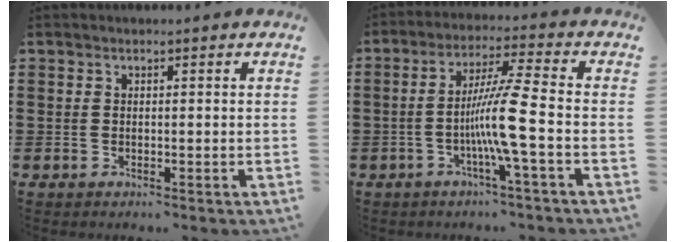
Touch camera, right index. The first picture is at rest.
{"total": 8.8, "force": [-2.4, -0.7, 8.5], "torque": [-0.160, -0.013, -0.050]}